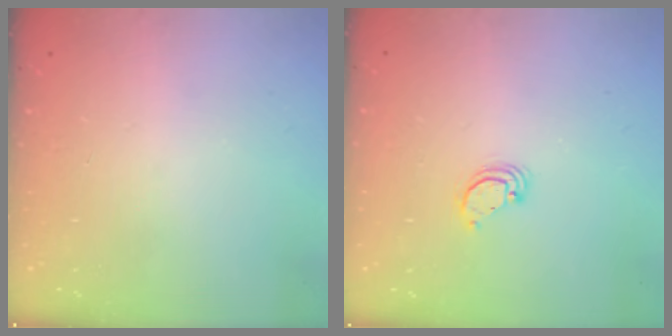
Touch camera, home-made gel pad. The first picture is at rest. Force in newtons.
{"total": 2.9, "press": 2.9, "slide": 0.1}